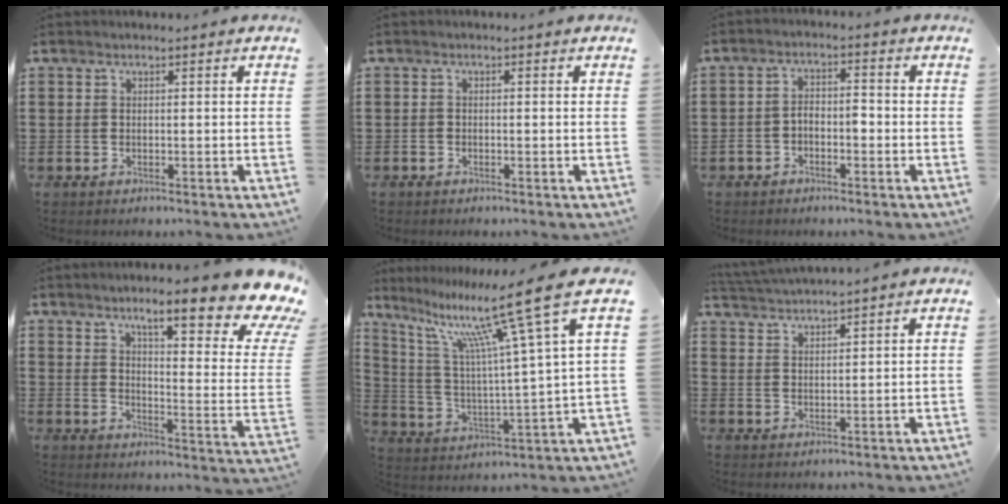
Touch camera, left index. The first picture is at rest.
{"total": 0.7, "force": [-0.6, 0.1, 0.1], "torque": [-0.005, -0.002, -0.013]}
{"total": 3.1, "force": [-1.9, 1.5, 1.9], "torque": [-0.038, 0.009, -0.040]}
{"total": 11.2, "force": [7.7, 1.0, 8.1], "torque": [-0.131, -0.053, 0.115]}
{"total": 14.5, "force": [9.5, 0.8, 11.0], "torque": [-0.219, -0.051, 0.141]}
{"total": 2.4, "force": [2.3, -0.5, 0.0], "torque": [-0.007, -0.004, 0.044]}